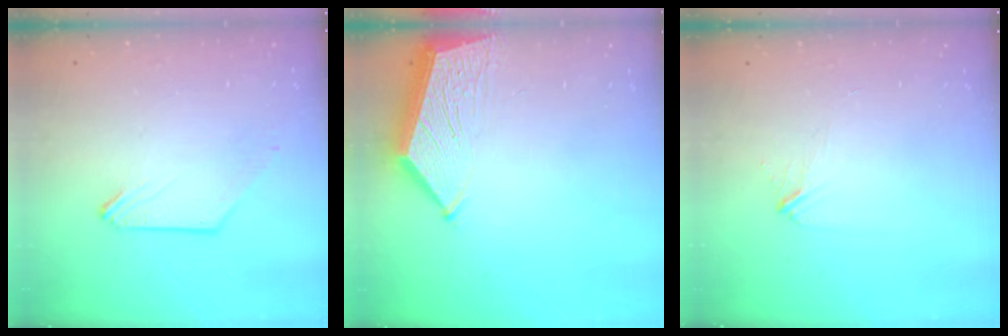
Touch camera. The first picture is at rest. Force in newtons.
{"total": 7.1, "press": 7.0, "slide": 0.8}
{"total": 2.1, "press": 2.1, "slide": 0.1}